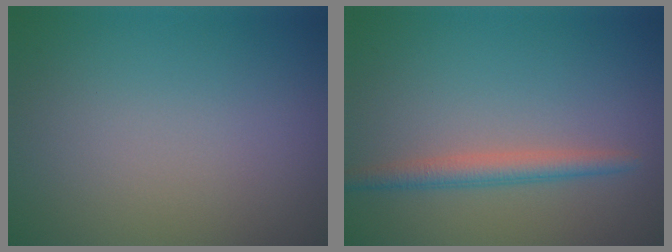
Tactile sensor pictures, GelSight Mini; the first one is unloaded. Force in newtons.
{"total": 2.3, "press": 2.3, "slide": 0.1}